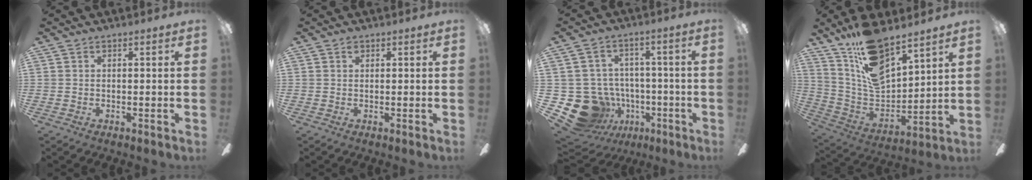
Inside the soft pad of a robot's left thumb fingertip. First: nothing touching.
{"total": 0.9, "force": [0.5, 0.6, 0.5], "torque": [-0.012, 0.003, 0.009]}
{"total": 15.2, "force": [-6.1, 12.7, 5.6], "torque": [-0.131, 0.033, -0.080]}
{"total": 15.6, "force": [11.4, 6.2, 8.6], "torque": [-0.170, -0.074, 0.210]}